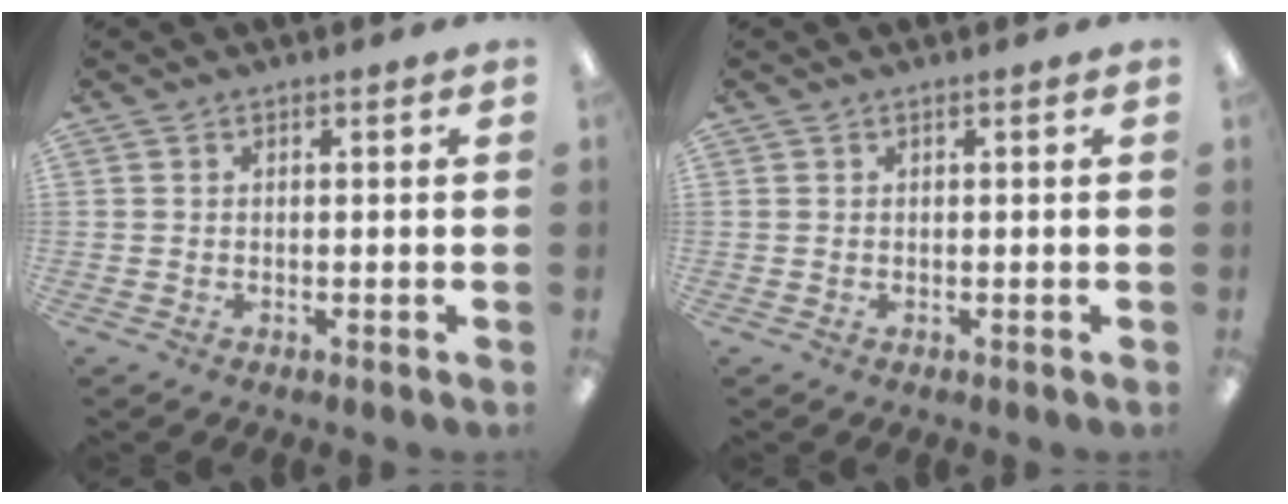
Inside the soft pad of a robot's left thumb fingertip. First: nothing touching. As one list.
[{"total": 0.0}]